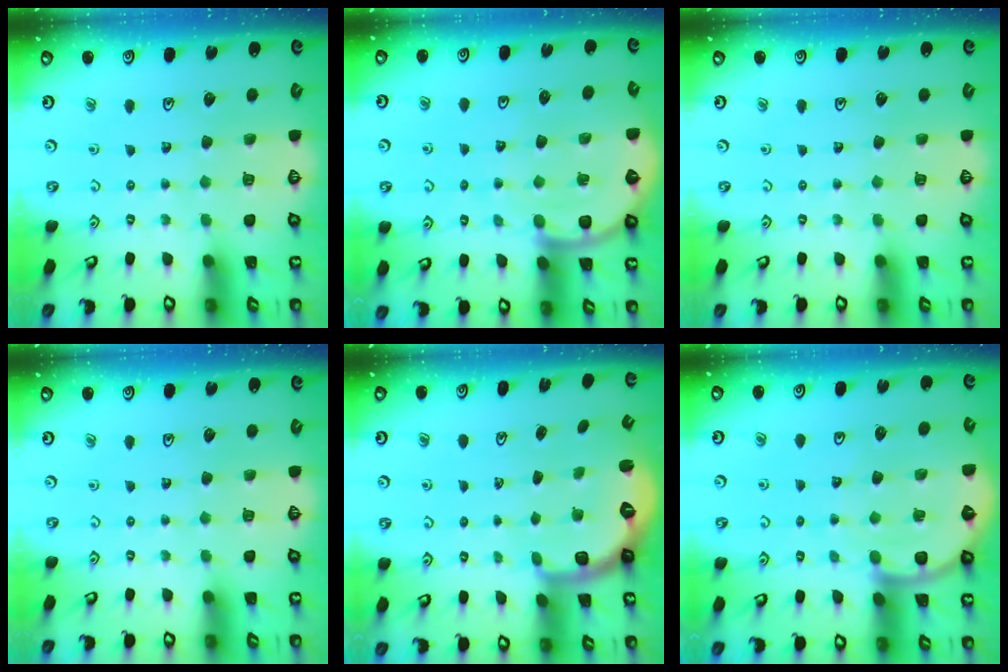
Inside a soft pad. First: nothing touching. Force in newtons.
{"total": 7.3, "press": 7.2, "slide": 1.1}
{"total": 0.0}
{"total": 0.0}
{"total": 2.5, "press": 2.0, "slide": 1.5}
{"total": 7.3, "press": 7.2, "slide": 1.1}